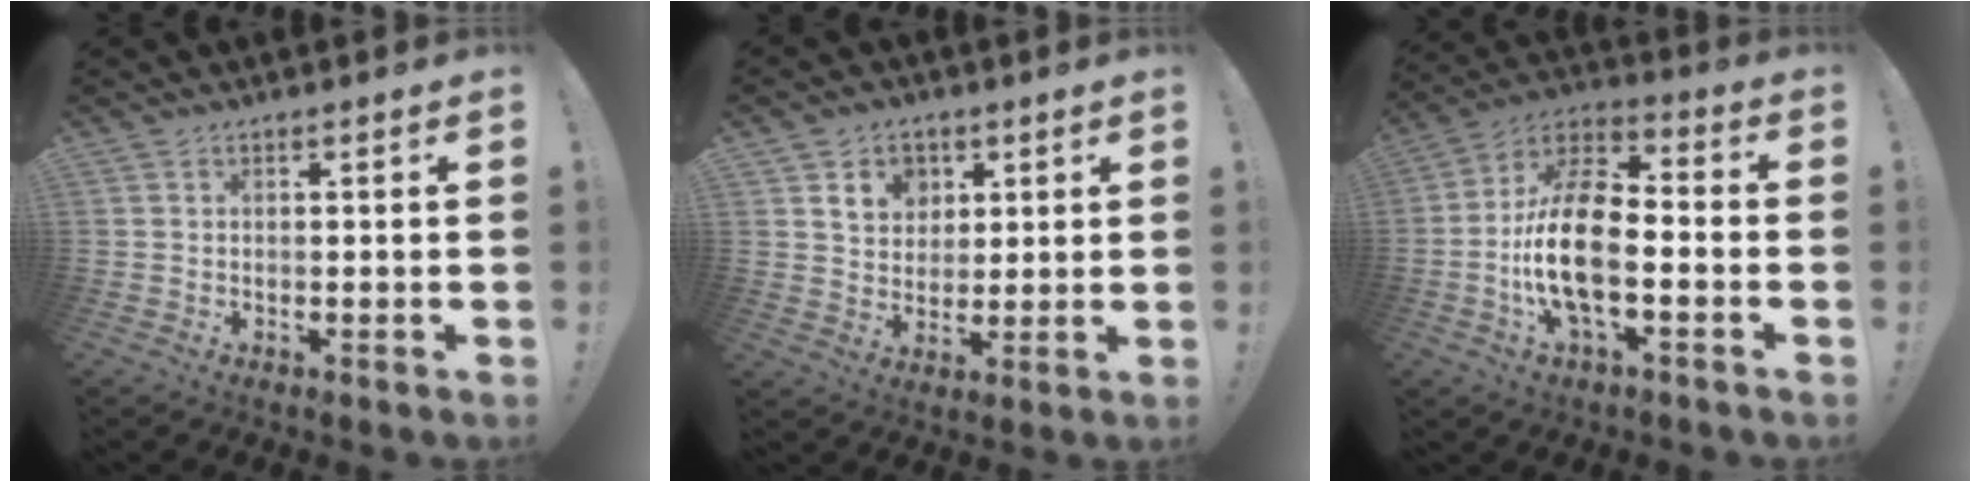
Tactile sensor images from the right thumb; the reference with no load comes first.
{"total": 9.4, "force": [4.9, 7.4, 3.1], "torque": [-0.046, -0.023, 0.097]}
{"total": 17.9, "force": [-4.0, 8.4, 15.2], "torque": [-0.309, 0.020, -0.065]}